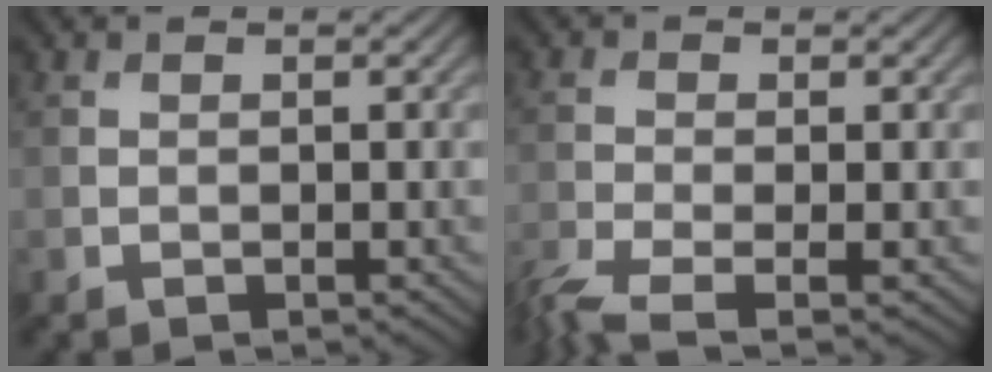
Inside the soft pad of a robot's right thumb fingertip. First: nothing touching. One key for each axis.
{"total": 4.9, "fx": -3.4, "fy": 1.1, "fz": 3.3, "tx": -0.077, "ty": -0.017, "tz": -0.074}